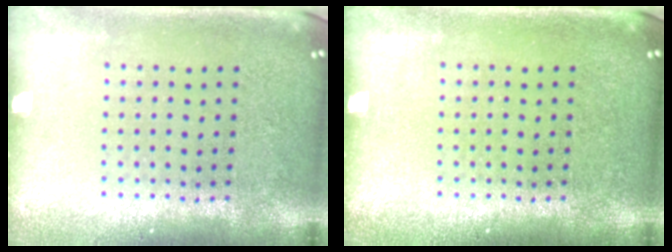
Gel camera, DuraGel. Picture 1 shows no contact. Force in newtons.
{"total": 0.0}